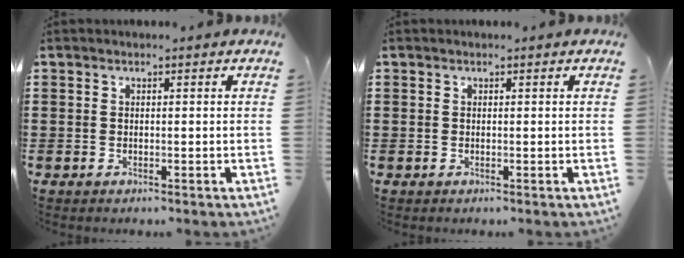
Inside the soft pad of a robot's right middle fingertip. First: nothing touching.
{"total": 0.0}